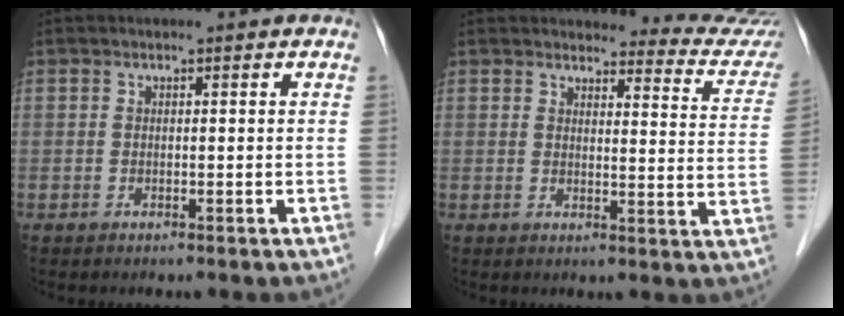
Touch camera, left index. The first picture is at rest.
{"total": 13.2, "force": [13.1, 1.3, 1.1], "torque": [0.022, -0.089, 0.112]}